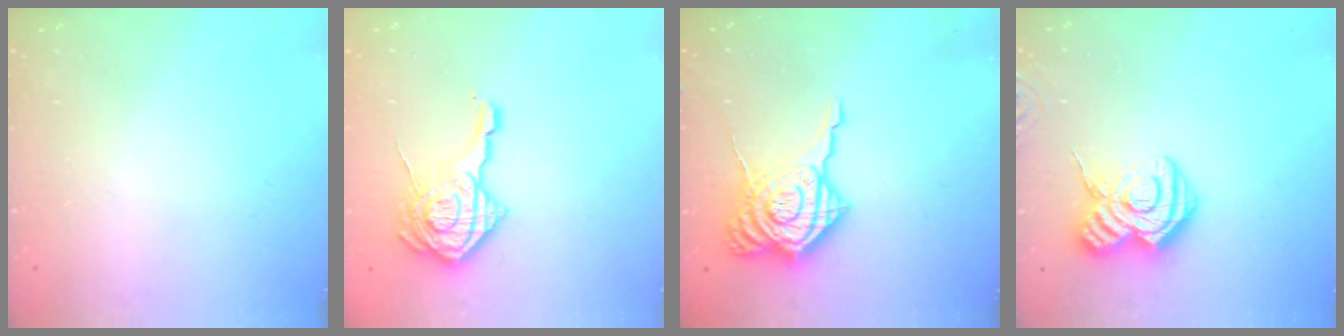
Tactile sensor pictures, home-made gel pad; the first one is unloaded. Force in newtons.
{"total": 18.4, "press": 18.3, "slide": 1.1}
{"total": 15.0, "press": 15.0, "slide": 1.2}
{"total": 14.5, "press": 14.4, "slide": 1.4}